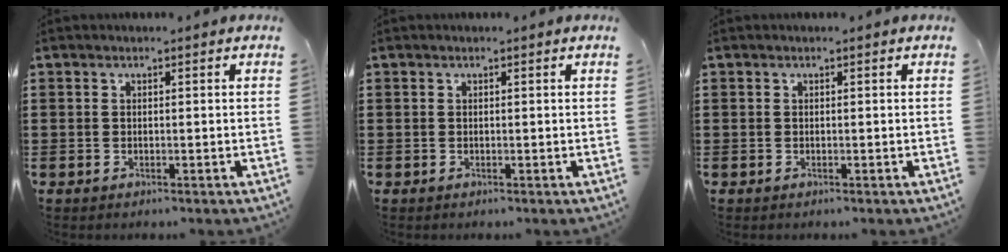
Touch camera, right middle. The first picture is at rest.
{"total": 0.0}
{"total": 0.0}